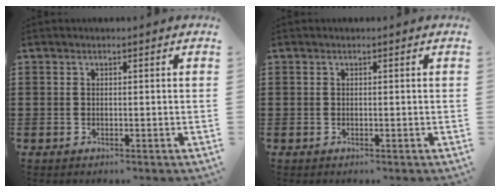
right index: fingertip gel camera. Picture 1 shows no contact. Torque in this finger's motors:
{"motor_torque": [0.02, 0.63, 0.00, 0.00]}